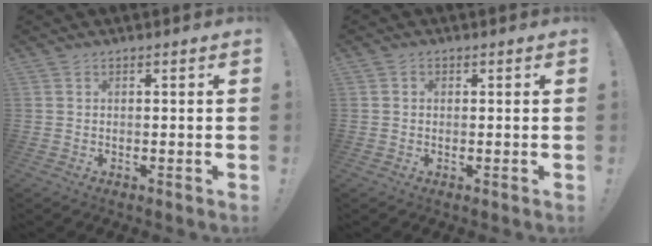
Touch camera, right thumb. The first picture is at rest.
{"total": 0.8, "force": [0.0, 0.7, 0.2], "torque": [0.000, 0.003, -0.001]}